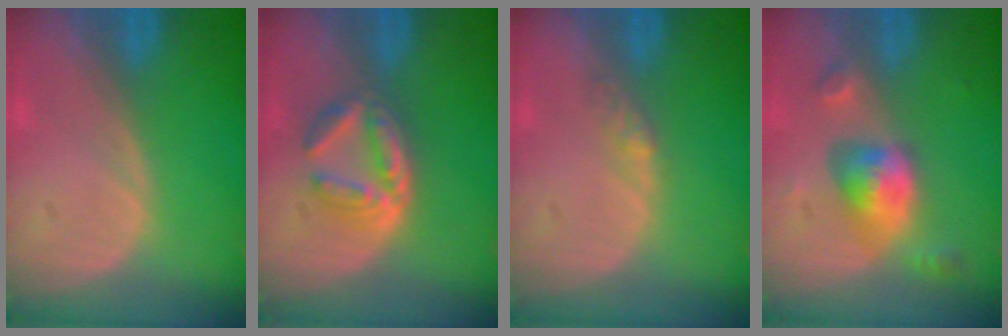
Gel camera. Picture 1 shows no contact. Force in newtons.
{"total": 5.9, "press": 5.3, "slide": 2.7}
{"total": 2.2, "press": 1.7, "slide": 1.3}
{"total": 5.7, "press": 5.4, "slide": 1.8}